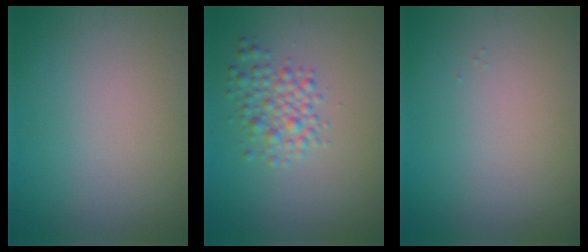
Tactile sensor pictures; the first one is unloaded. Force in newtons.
{"total": 2.8, "press": 2.8, "slide": 0.1}
{"total": 0.0}